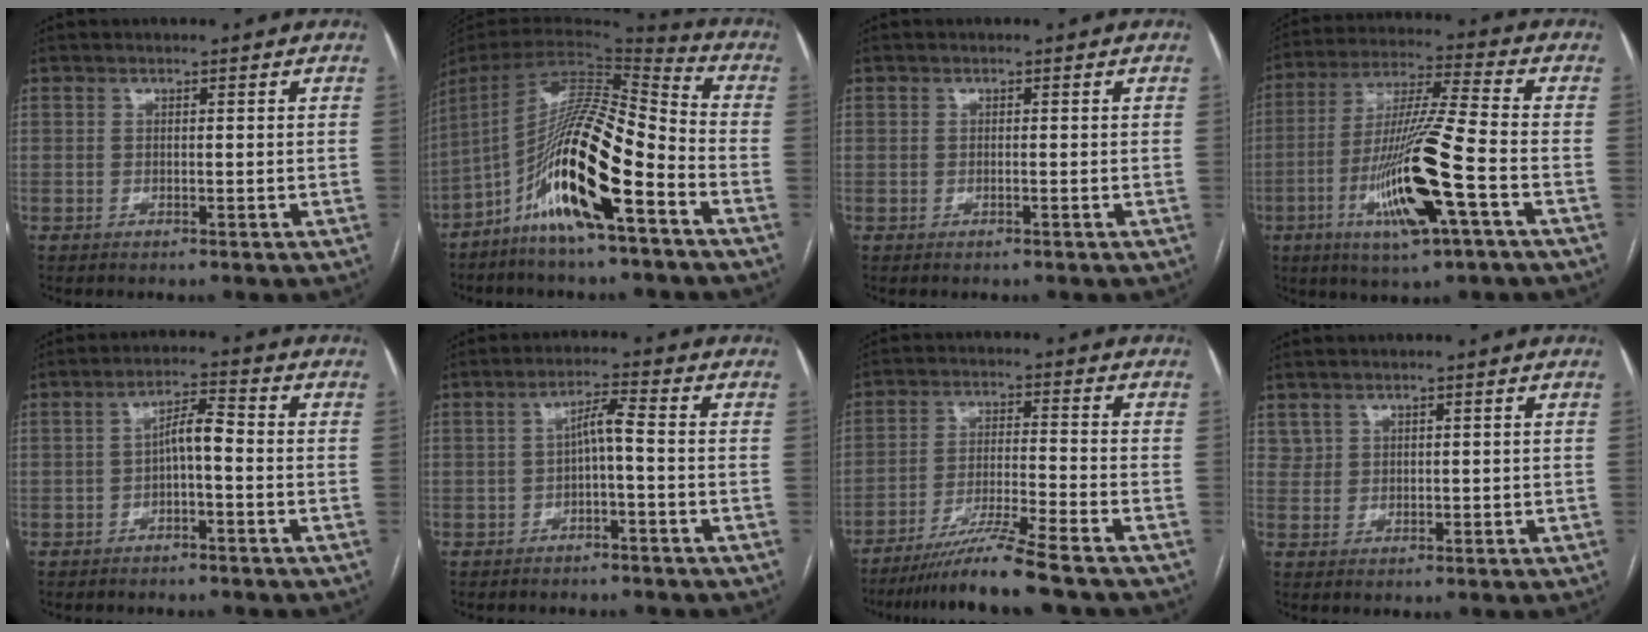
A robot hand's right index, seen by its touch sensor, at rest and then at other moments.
{"total": 17.4, "force": [-7.7, 1.7, 15.5], "torque": [-0.300, -0.001, -0.139]}
{"total": 0.0}
{"total": 16.3, "force": [-5.5, 0.5, 15.3], "torque": [-0.303, -0.016, -0.099]}
{"total": 4.2, "force": [-0.8, 1.0, 4.0], "torque": [-0.069, 0.018, -0.012]}
{"total": 3.5, "force": [-0.8, 0.2, 3.4], "torque": [-0.060, 0.017, -0.010]}
{"total": 9.5, "force": [-7.8, -1.8, 5.2], "torque": [-0.087, -0.026, -0.137]}
{"total": 2.0, "force": [1.3, 1.4, 0.0], "torque": [0.008, 0.003, 0.025]}